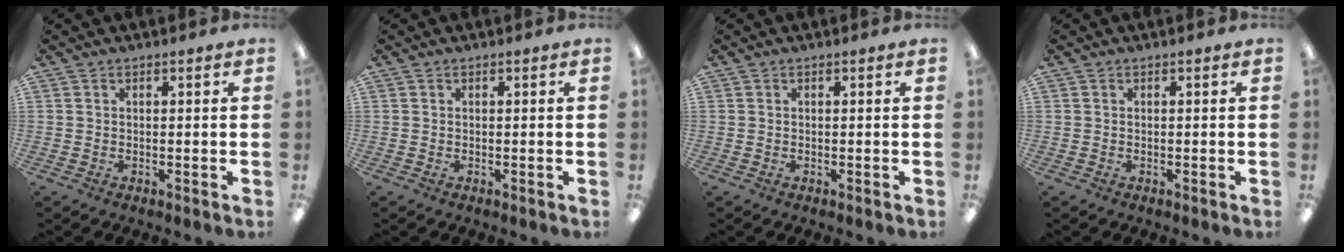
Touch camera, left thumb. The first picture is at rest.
{"total": 0.0}
{"total": 0.0}
{"total": 0.0}